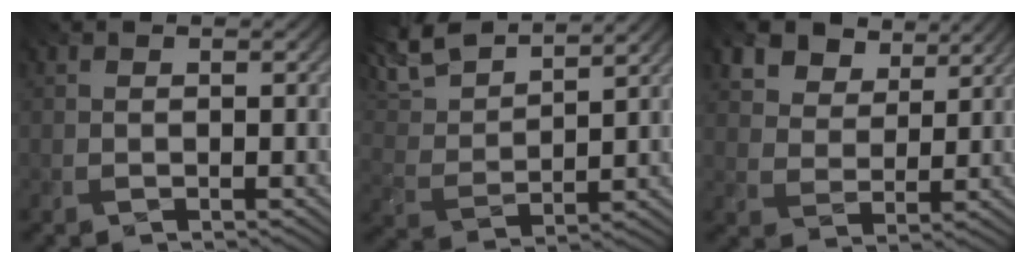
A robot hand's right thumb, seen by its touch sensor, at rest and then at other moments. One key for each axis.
{"total": 10.1, "fx": 7.9, "fy": 3.2, "fz": 5.4, "tx": -0.145, "ty": 0.015, "tz": 0.134}
{"total": 8.6, "fx": 5.5, "fy": 5.3, "fz": 4.0, "tx": -0.111, "ty": -0.018, "tz": 0.105}